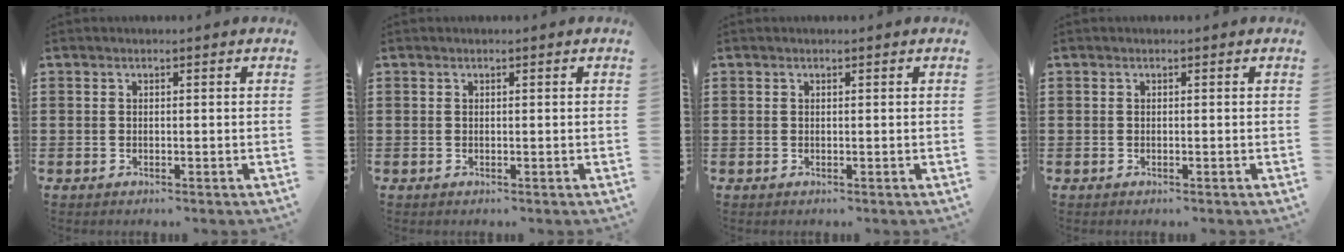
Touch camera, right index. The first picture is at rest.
{"total": 0.0}
{"total": 0.0}
{"total": 0.0}